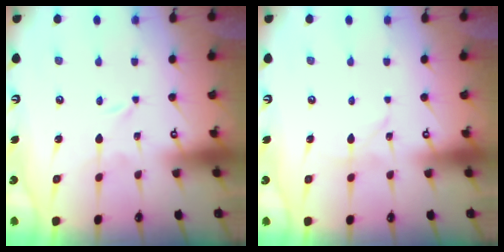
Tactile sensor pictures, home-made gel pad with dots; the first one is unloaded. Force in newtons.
{"total": 2.6, "press": 2.5, "slide": 0.3}